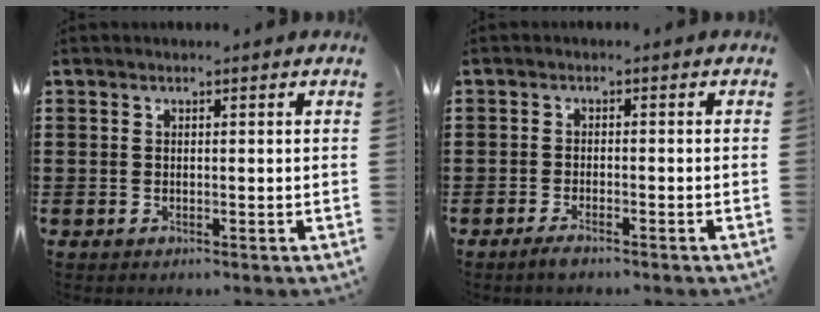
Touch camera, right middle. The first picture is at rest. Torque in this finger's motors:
{"motor_torque": [1.19, 0.95, 0.01, 0.03]}